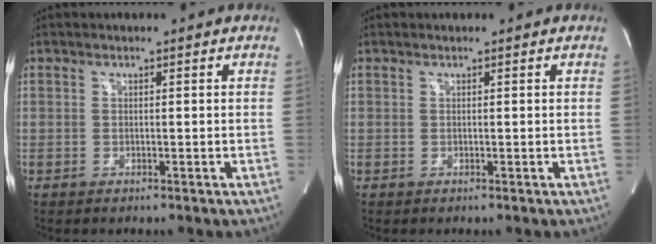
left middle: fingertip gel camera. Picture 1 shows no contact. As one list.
[{"total": 0.0}]